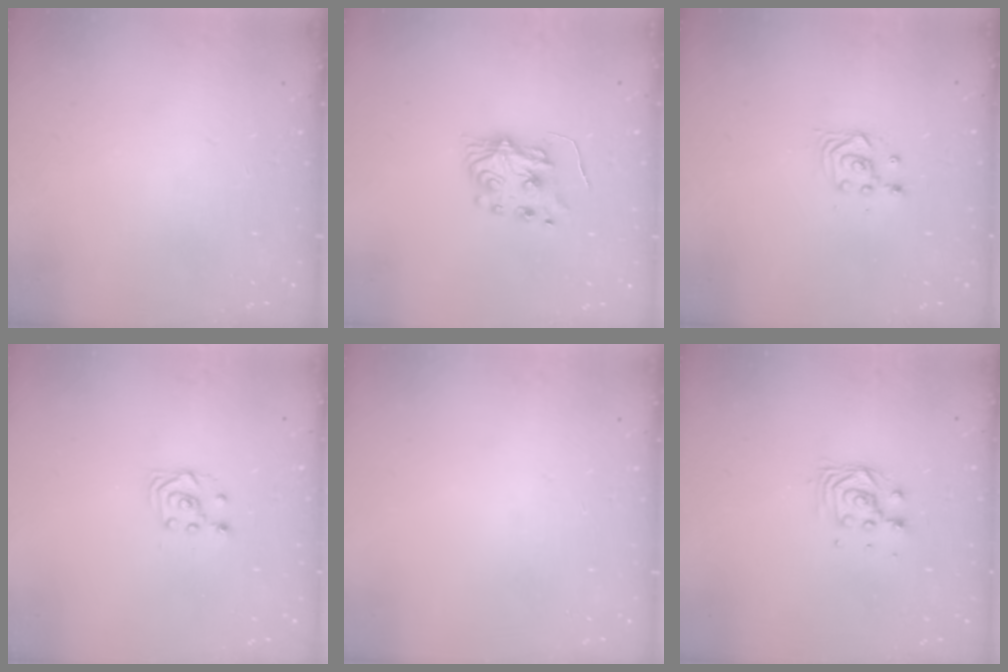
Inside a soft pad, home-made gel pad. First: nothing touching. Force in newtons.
{"total": 6.4, "press": 6.4, "slide": 0.5}
{"total": 3.3, "press": 3.2, "slide": 0.4}
{"total": 3.2, "press": 2.9, "slide": 1.2}
{"total": 0.0}
{"total": 4.7, "press": 4.6, "slide": 0.6}